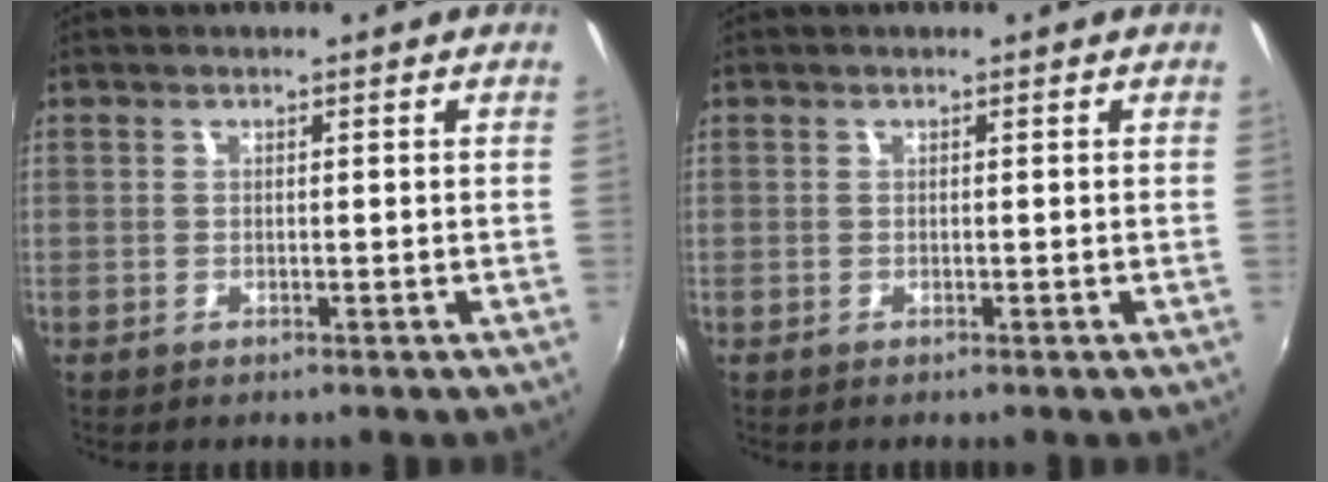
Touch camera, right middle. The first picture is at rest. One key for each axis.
{"total": 0.0}